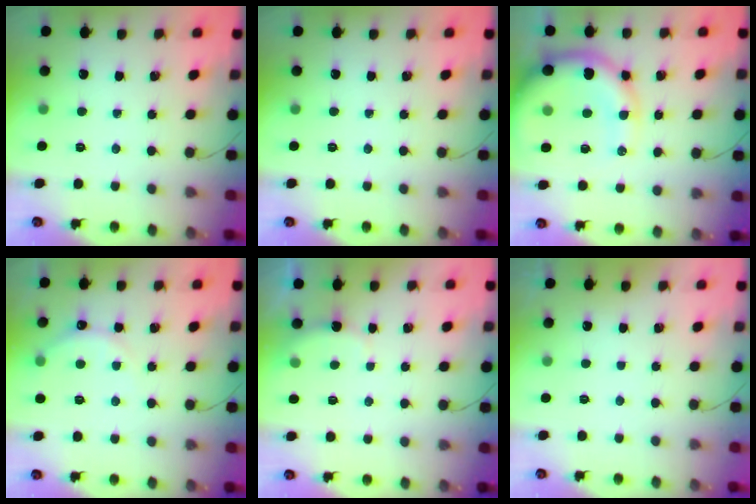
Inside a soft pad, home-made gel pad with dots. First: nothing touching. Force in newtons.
{"total": 0.0}
{"total": 13.9, "press": 13.3, "slide": 4.1}
{"total": 6.9, "press": 6.8, "slide": 1.4}
{"total": 3.0, "press": 2.9, "slide": 0.7}
{"total": 2.9, "press": 2.9, "slide": 0.1}